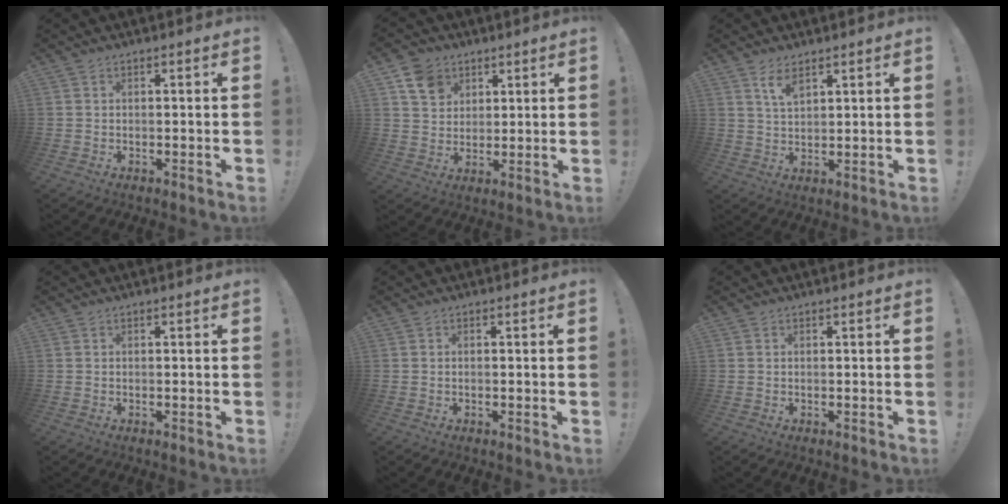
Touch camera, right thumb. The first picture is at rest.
{"total": 9.8, "force": [5.1, 7.7, 3.1], "torque": [-0.040, -0.026, 0.102]}
{"total": 5.1, "force": [3.2, 2.0, 3.3], "torque": [-0.067, -0.012, 0.058]}
{"total": 0.0}
{"total": 0.0}
{"total": 0.0}